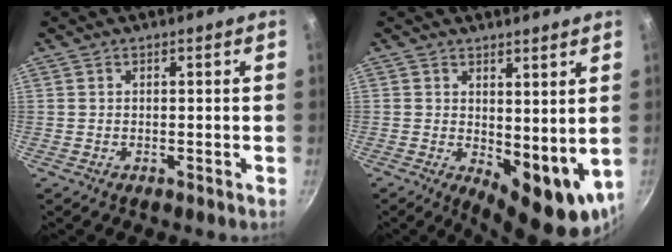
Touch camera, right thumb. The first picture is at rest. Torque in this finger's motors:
{"motor_torque": [-0.41, 0.93, 0.93, 0.54, 0.08]}